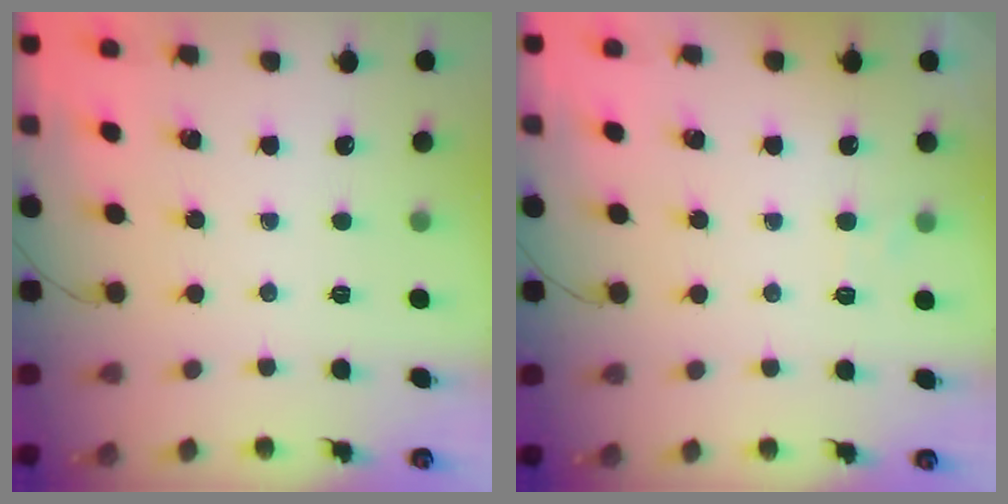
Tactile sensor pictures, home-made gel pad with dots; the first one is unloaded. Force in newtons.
{"total": 4.2, "press": 4.1, "slide": 1.1}